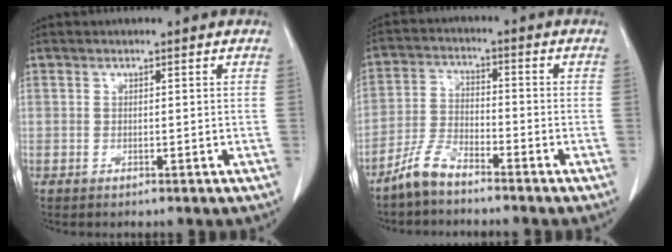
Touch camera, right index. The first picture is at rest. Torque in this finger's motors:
{"motor_torque": [-0.02, -0.13, -0.22, -0.21]}